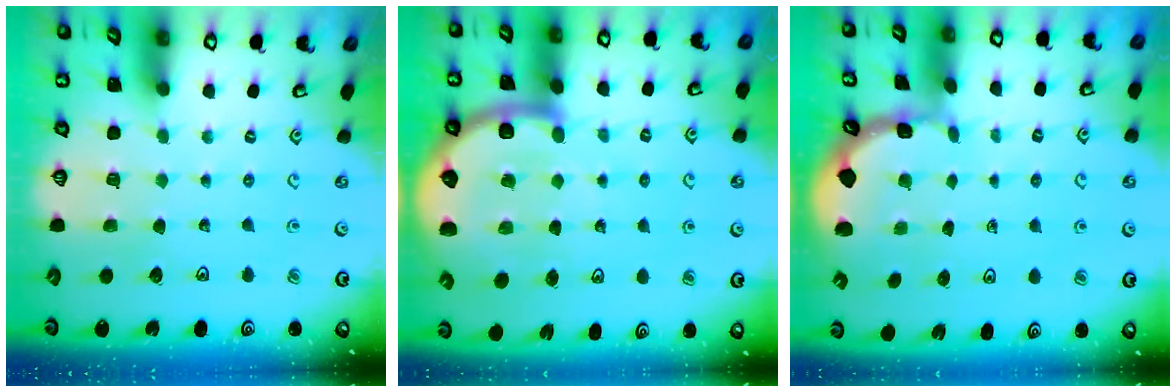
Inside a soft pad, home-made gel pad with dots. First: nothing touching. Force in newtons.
{"total": 7.8, "press": 7.6, "slide": 1.7}
{"total": 1.1, "press": 1.1, "slide": 0.1}